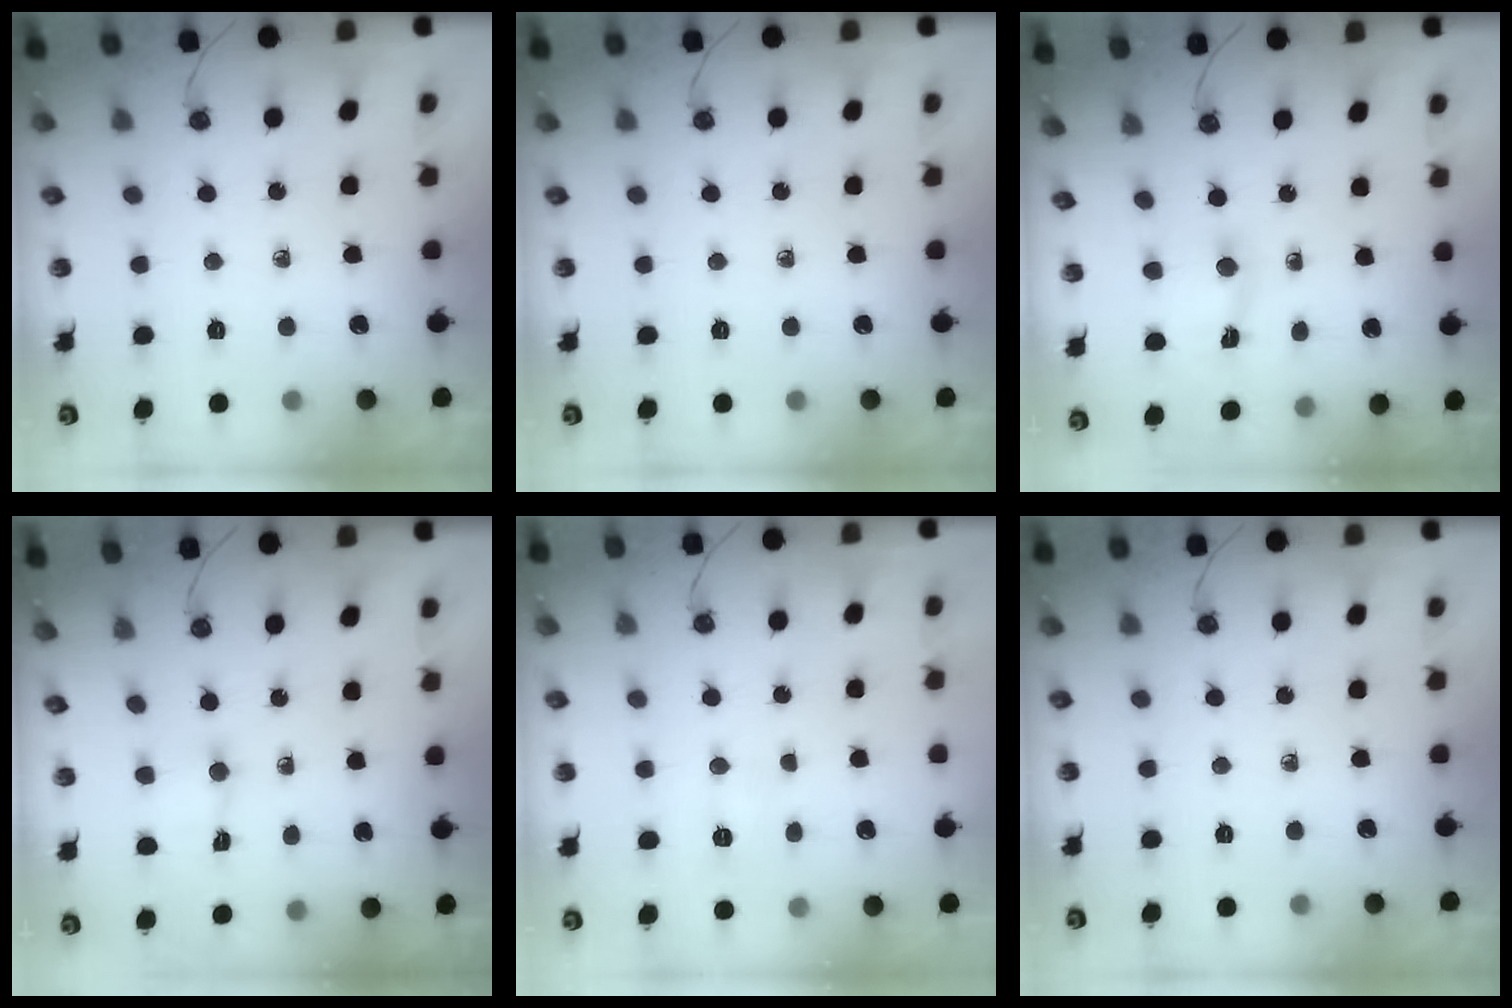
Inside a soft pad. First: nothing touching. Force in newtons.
{"total": 0.0}
{"total": 1.5, "press": 1.5, "slide": 0.2}
{"total": 1.5, "press": 1.3, "slide": 0.7}
{"total": 5.3, "press": 5.2, "slide": 0.7}
{"total": 0.0}